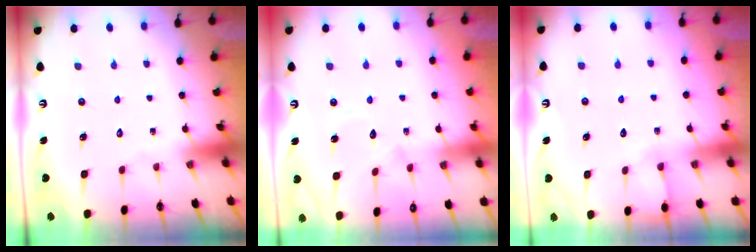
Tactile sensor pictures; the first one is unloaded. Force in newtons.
{"total": 7.2, "press": 7.2, "slide": 0.2}
{"total": 5.1, "press": 5.1, "slide": 0.7}